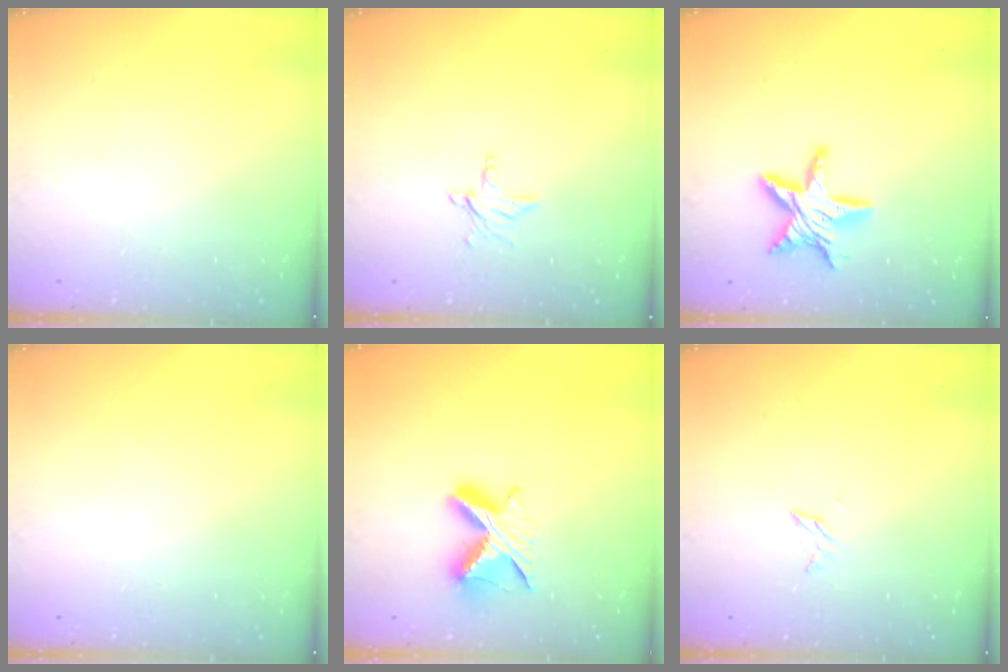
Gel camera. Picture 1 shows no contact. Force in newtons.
{"total": 3.7, "press": 3.7, "slide": 0.4}
{"total": 11.7, "press": 11.7, "slide": 0.6}
{"total": 0.0}
{"total": 9.0, "press": 8.9, "slide": 0.5}
{"total": 3.1, "press": 3.1, "slide": 0.4}